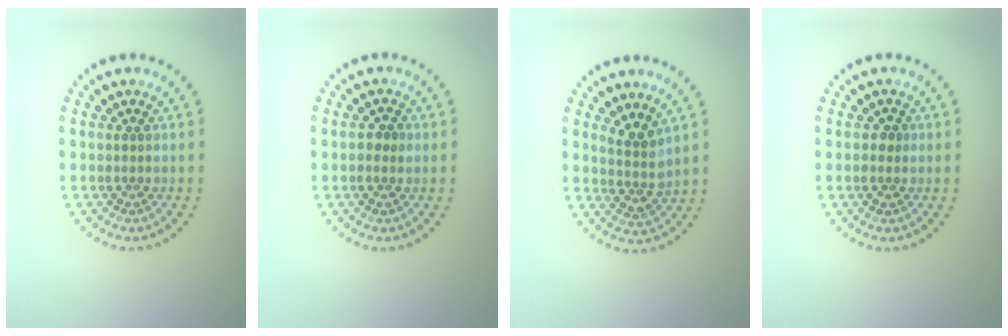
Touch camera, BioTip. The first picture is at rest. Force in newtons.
{"total": 1.4, "press": 1.4, "slide": 0.1}
{"total": 2.7, "press": 2.0, "slide": 1.9}
{"total": 1.2, "press": 1.1, "slide": 0.1}